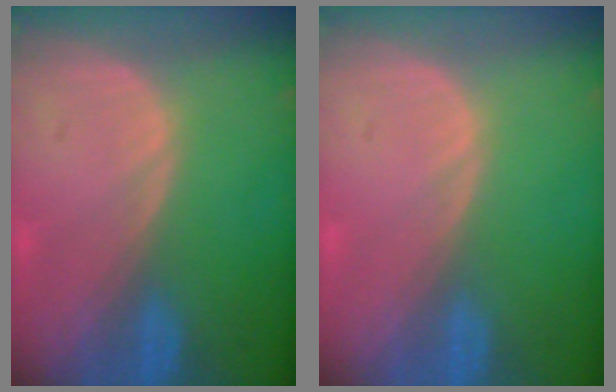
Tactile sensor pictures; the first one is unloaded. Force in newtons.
{"total": 0.0}